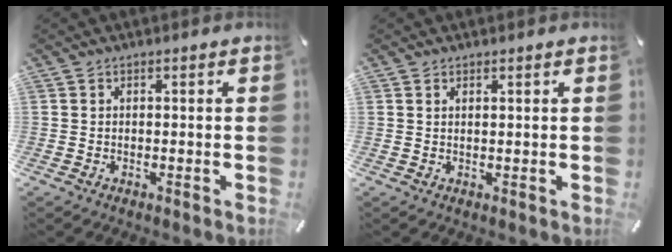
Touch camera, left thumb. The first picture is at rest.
{"total": 0.8, "force": [0.6, 0.0, 0.5], "torque": [-0.010, -0.003, 0.012]}